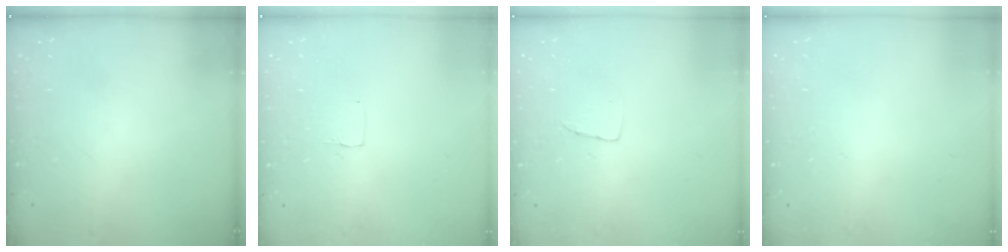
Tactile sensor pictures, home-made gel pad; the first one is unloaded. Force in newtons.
{"total": 2.6, "press": 2.6, "slide": 0.2}
{"total": 2.9, "press": 2.9, "slide": 0.1}
{"total": 0.0}